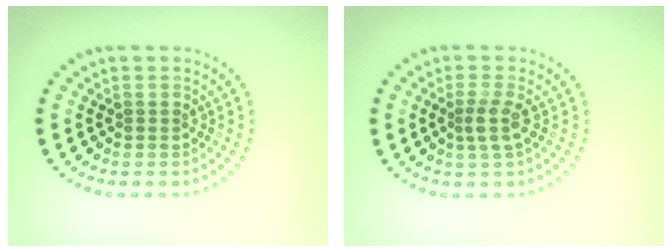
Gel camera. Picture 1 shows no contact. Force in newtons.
{"total": 1.8, "press": 1.5, "slide": 1.1}